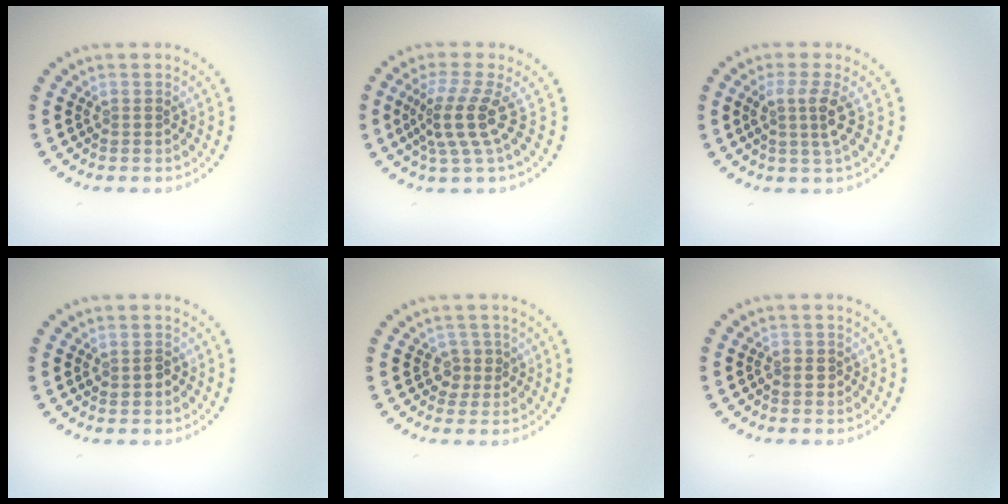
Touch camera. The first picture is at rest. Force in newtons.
{"total": 3.8, "press": 2.7, "slide": 2.6}
{"total": 2.5, "press": 1.9, "slide": 1.6}
{"total": 1.2, "press": 1.2, "slide": 0.1}
{"total": 1.3, "press": 1.2, "slide": 0.6}
{"total": 0.9, "press": 0.8, "slide": 0.4}